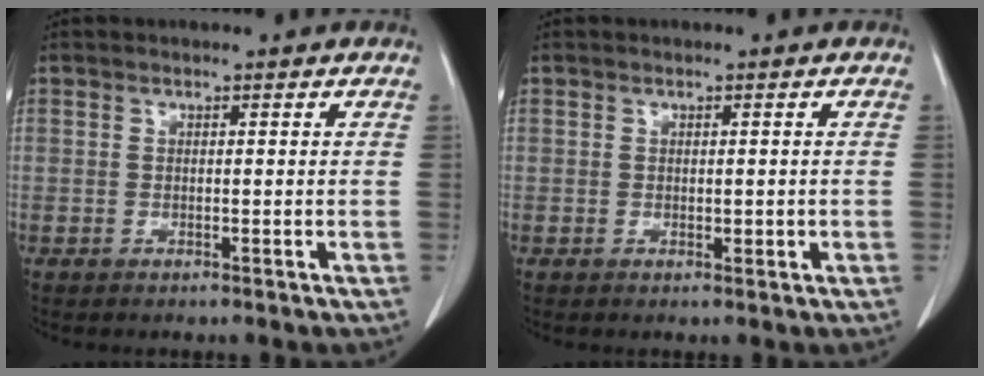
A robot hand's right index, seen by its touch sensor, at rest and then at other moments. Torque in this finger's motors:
{"motor_torque": [-0.08, -0.08, 0.03, 0.00]}